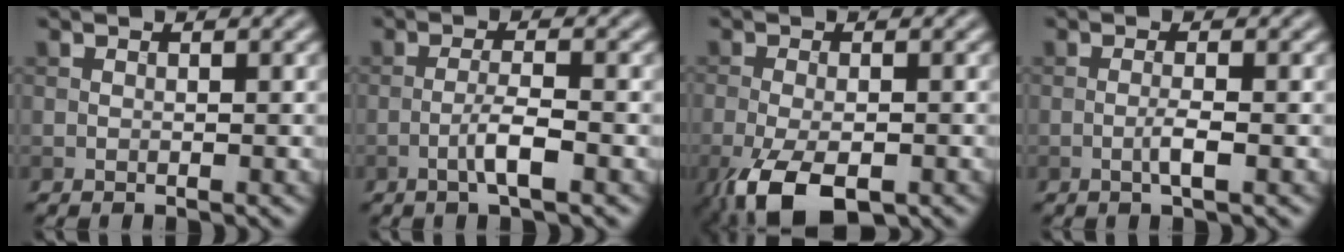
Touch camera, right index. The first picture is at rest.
{"total": 2.7, "force": [-1.2, 0.3, 2.4], "torque": [-0.046, 0.007, -0.026]}
{"total": 7.1, "force": [-3.7, 3.2, 5.1], "torque": [-0.111, -0.021, -0.062]}
{"total": 1.6, "force": [-0.5, 0.1, 1.5], "torque": [-0.031, 0.000, -0.012]}